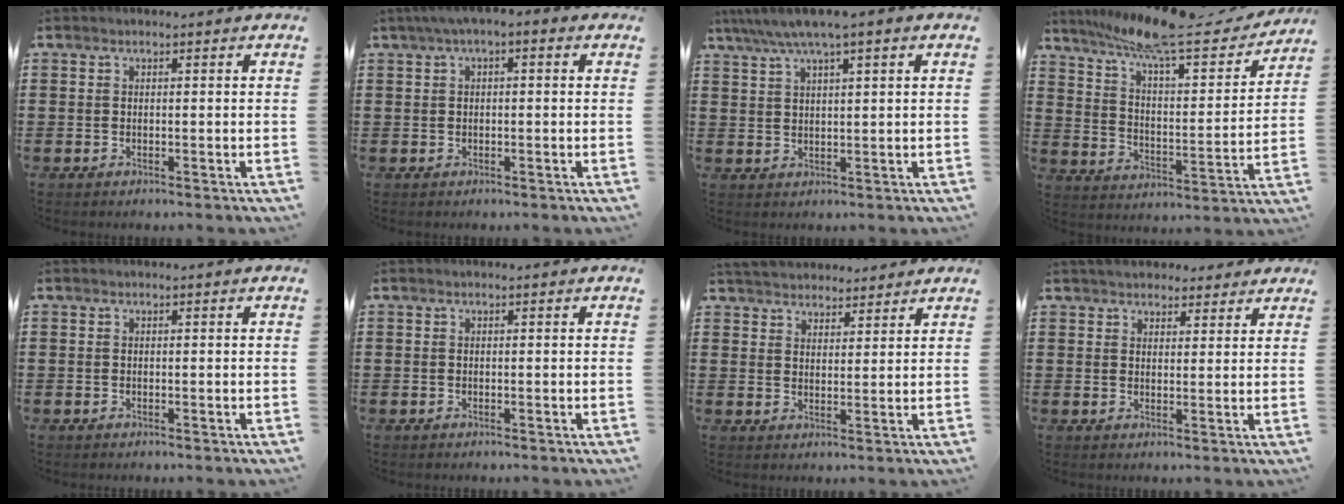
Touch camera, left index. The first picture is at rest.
{"total": 1.8, "force": [-0.3, 0.6, 1.7], "torque": [-0.037, 0.001, -0.012]}
{"total": 4.4, "force": [2.9, 0.0, 3.3], "torque": [-0.070, -0.004, 0.050]}
{"total": 12.9, "force": [10.2, 1.1, 7.8], "torque": [-0.166, -0.057, 0.168]}
{"total": 0.0}
{"total": 0.0}
{"total": 3.8, "force": [3.7, 0.9, 0.1], "torque": [-0.015, -0.007, 0.068]}
{"total": 3.4, "force": [3.2, 1.2, 0.4], "torque": [-0.018, -0.001, 0.060]}